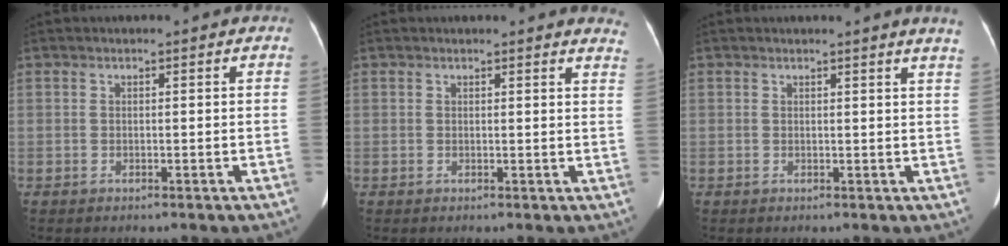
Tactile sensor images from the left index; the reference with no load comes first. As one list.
[{"total": 6.4, "force": [6.2, 0.7, 1.3], "torque": [0.005, -0.023, 0.034]}, {"total": 3.6, "force": [3.2, -0.7, 1.6], "torque": [-0.018, -0.012, 0.019]}]